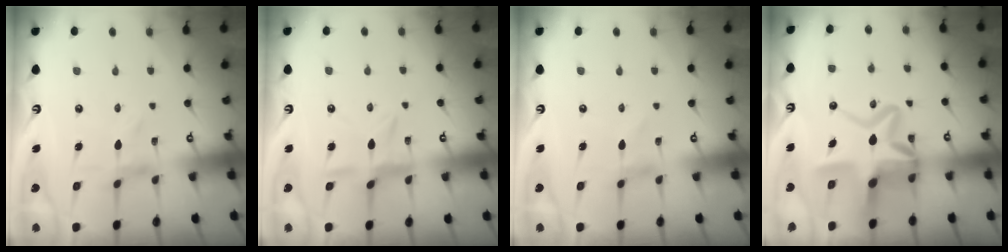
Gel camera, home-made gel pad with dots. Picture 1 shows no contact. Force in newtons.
{"total": 7.7, "press": 7.7, "slide": 0.7}
{"total": 0.6, "press": 0.6, "slide": 0.2}
{"total": 15.3, "press": 15.1, "slide": 2.7}